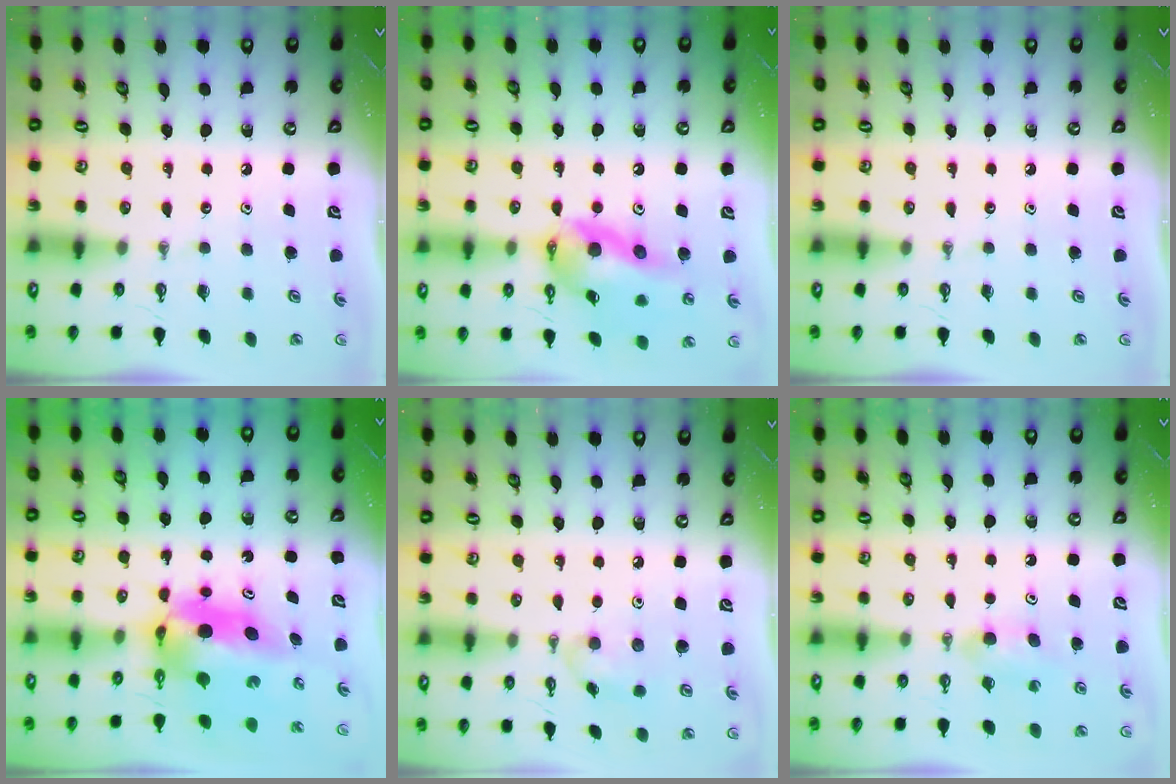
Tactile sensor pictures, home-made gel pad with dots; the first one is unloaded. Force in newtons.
{"total": 15.9, "press": 15.8, "slide": 2.0}
{"total": 0.0}
{"total": 6.5, "press": 6.5, "slide": 0.4}
{"total": 7.4, "press": 7.3, "slide": 0.8}
{"total": 5.9, "press": 4.7, "slide": 3.6}